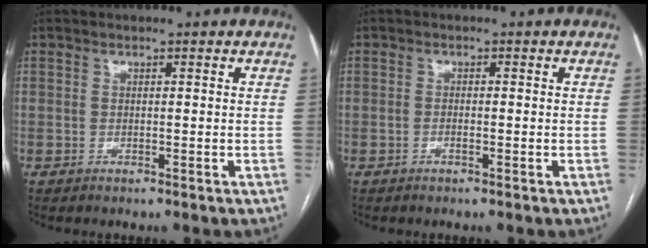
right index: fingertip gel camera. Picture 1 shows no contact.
{"total": 0.9, "force": [-0.4, 0.3, 0.8], "torque": [-0.017, 0.000, -0.007]}